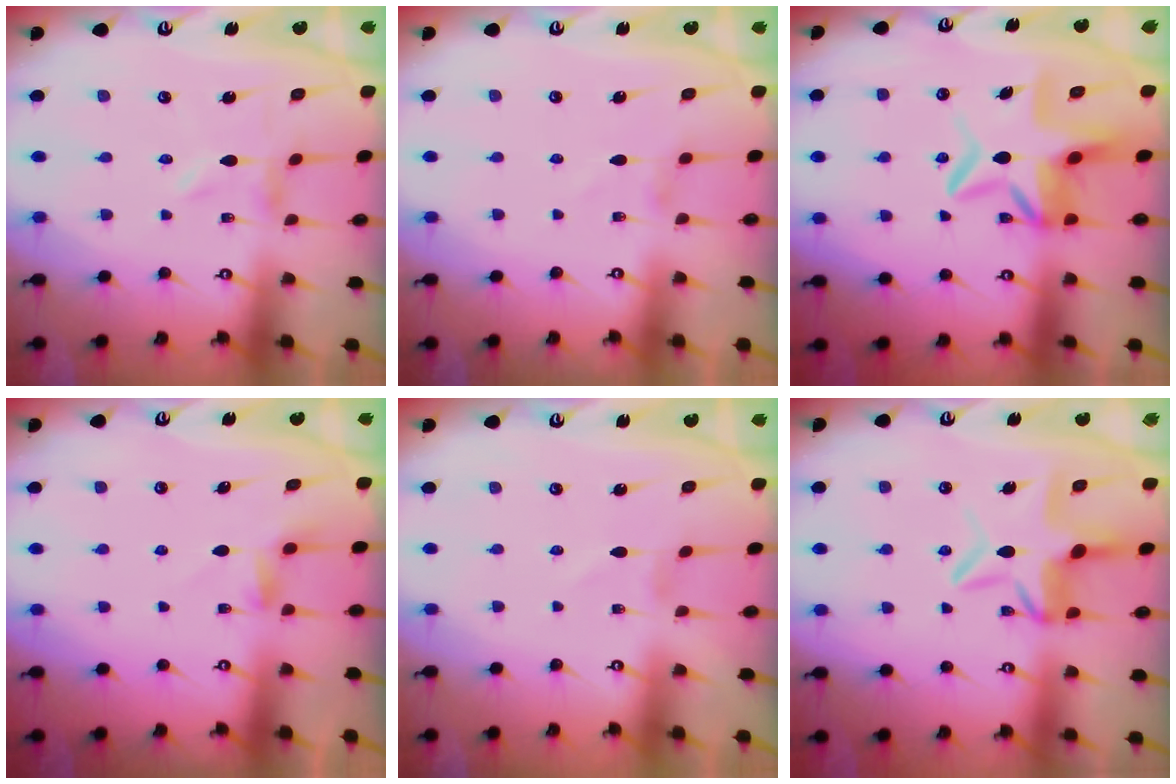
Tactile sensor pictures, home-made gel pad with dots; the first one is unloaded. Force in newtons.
{"total": 3.1, "press": 3.1, "slide": 0.5}
{"total": 7.9, "press": 7.5, "slide": 2.6}
{"total": 4.0, "press": 3.9, "slide": 0.5}
{"total": 0.0}
{"total": 8.1, "press": 7.9, "slide": 1.9}